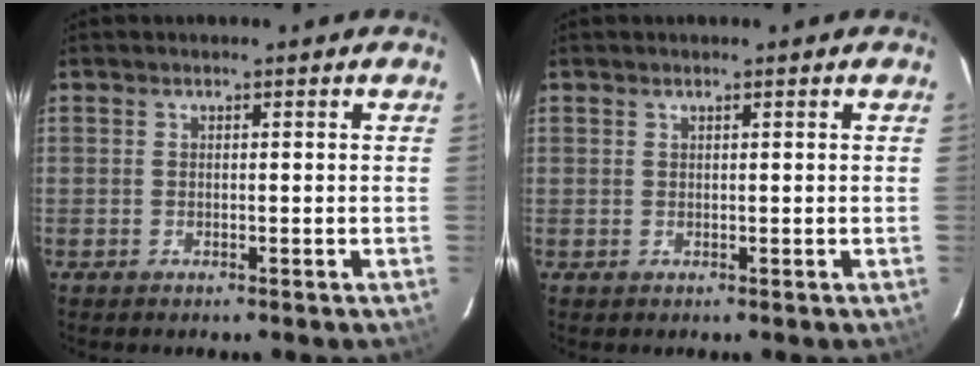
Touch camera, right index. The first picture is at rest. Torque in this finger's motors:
{"motor_torque": [-0.31, 0.18, -0.62, -0.20]}